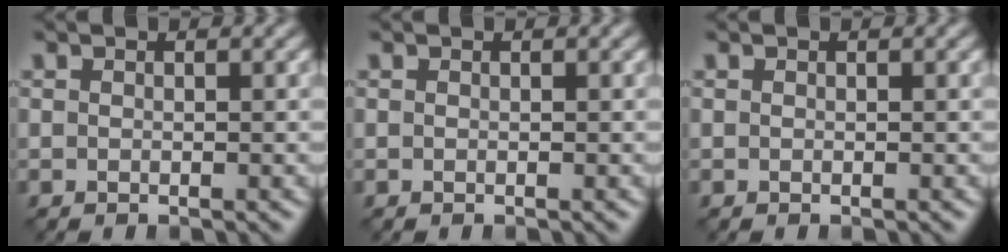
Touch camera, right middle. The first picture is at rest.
{"total": 0.0}
{"total": 0.0}